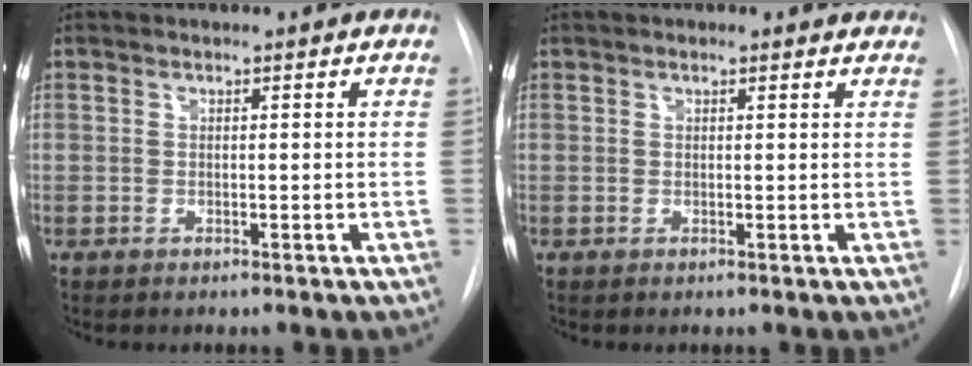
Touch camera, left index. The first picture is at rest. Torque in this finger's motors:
{"motor_torque": [1.15, -0.98, 0.04, 0.02]}